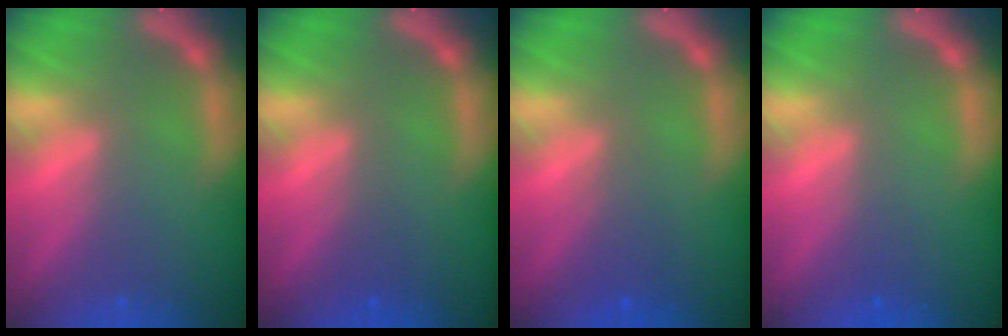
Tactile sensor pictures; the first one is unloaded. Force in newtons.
{"total": 0.9}
{"total": 2.0}
{"total": 0.9}